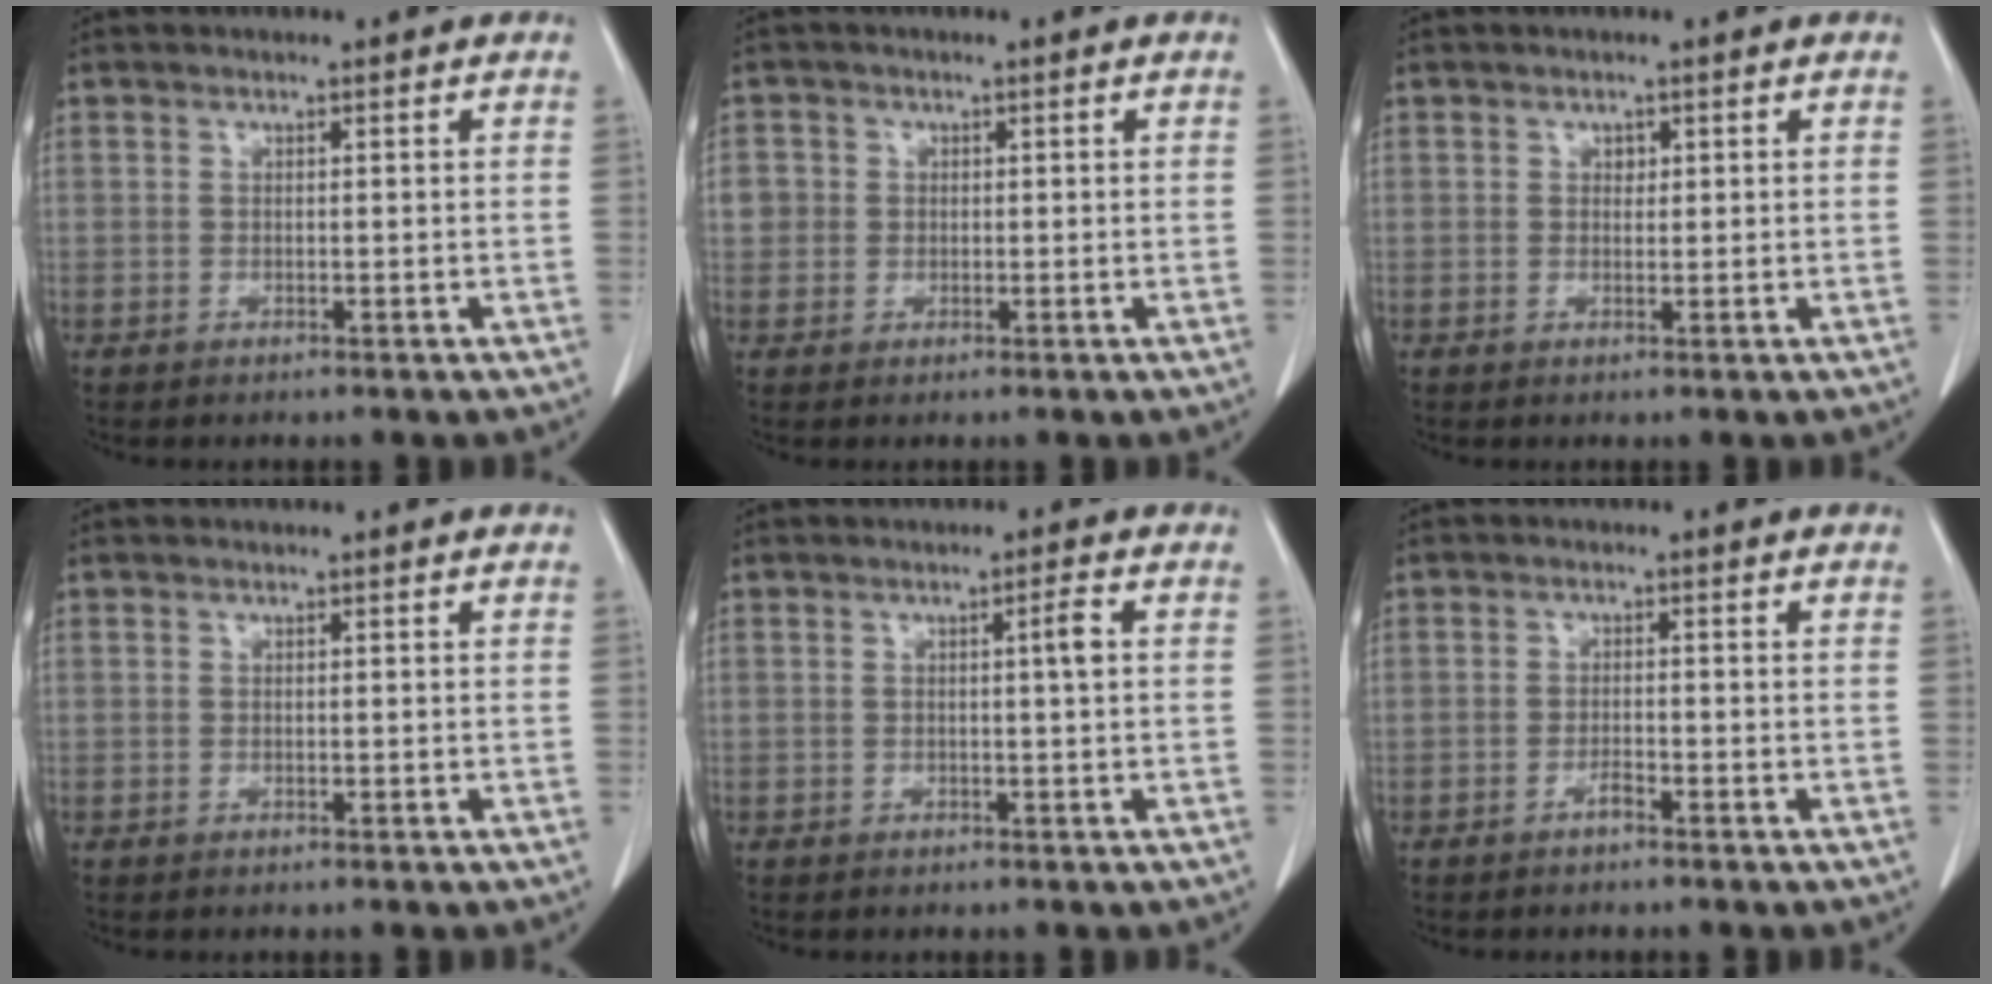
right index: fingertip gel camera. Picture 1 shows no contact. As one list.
[{"total": 2.9, "force": [0.4, 2.8, 0.4], "torque": [0.006, 0.008, 0.009]}, {"total": 0.9, "force": [0.4, 0.7, 0.5], "torque": [-0.005, -0.001, 0.006]}, {"total": 0.0}, {"total": 1.8, "force": [0.3, -0.3, 1.8], "torque": [-0.031, 0.002, 0.007]}, {"total": 1.3, "force": [-1.0, 0.1, 0.9], "torque": [-0.013, 0.002, -0.016]}]